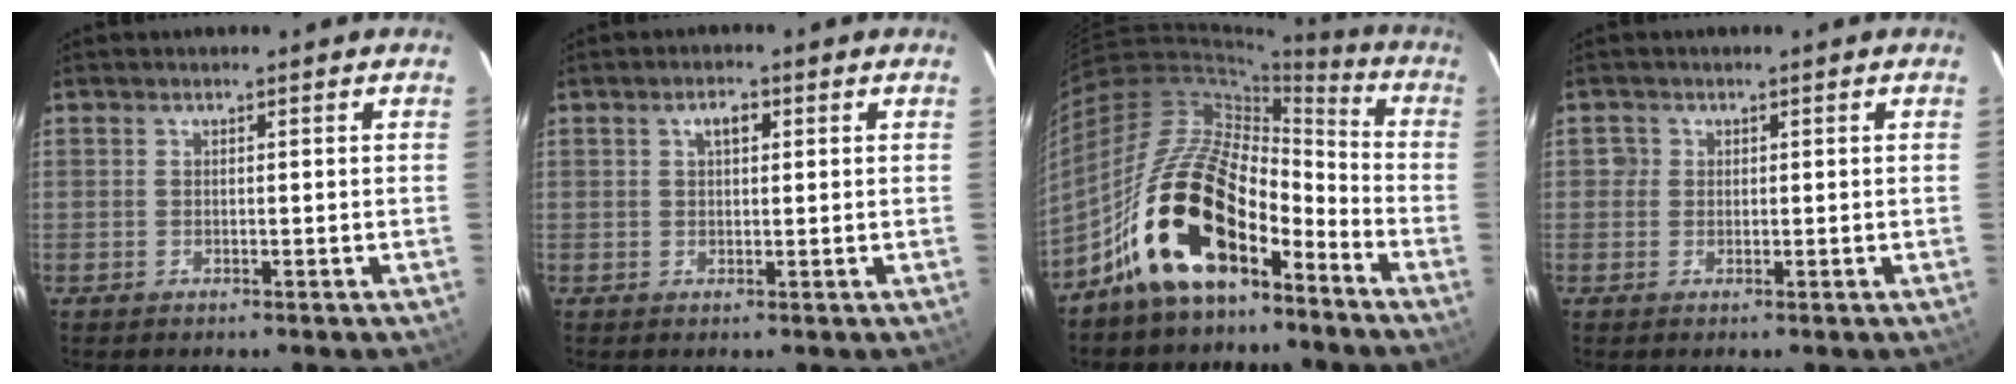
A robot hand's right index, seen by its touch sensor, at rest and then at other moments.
{"total": 2.5, "force": [0.8, 1.3, 1.9], "torque": [-0.031, 0.010, 0.013]}
{"total": 20.4, "force": [-12.2, 9.5, 13.3], "torque": [-0.248, 0.016, -0.227]}
{"total": 1.5, "force": [-0.1, 1.5, 0.1], "torque": [0.004, 0.006, -0.004]}